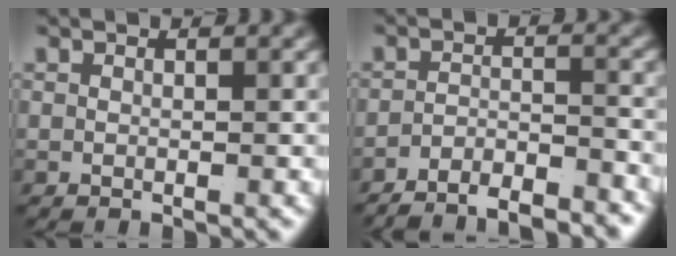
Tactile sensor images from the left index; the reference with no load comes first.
{"total": 5.8, "force": [-5.5, 1.1, 1.4], "torque": [-0.014, -0.021, -0.089]}